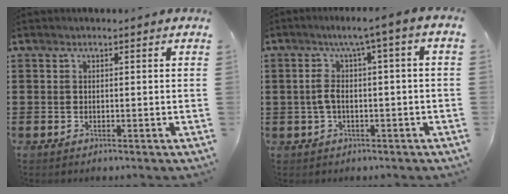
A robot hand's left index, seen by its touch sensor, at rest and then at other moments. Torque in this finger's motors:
{"motor_torque": [1.33, -0.81, 0.46, 0.18]}